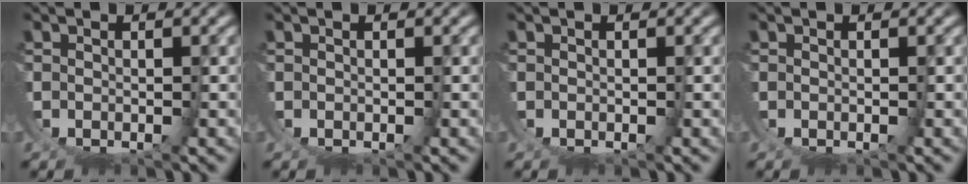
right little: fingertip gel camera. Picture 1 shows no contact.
{"total": 0.0}
{"total": 0.0}
{"total": 0.0}